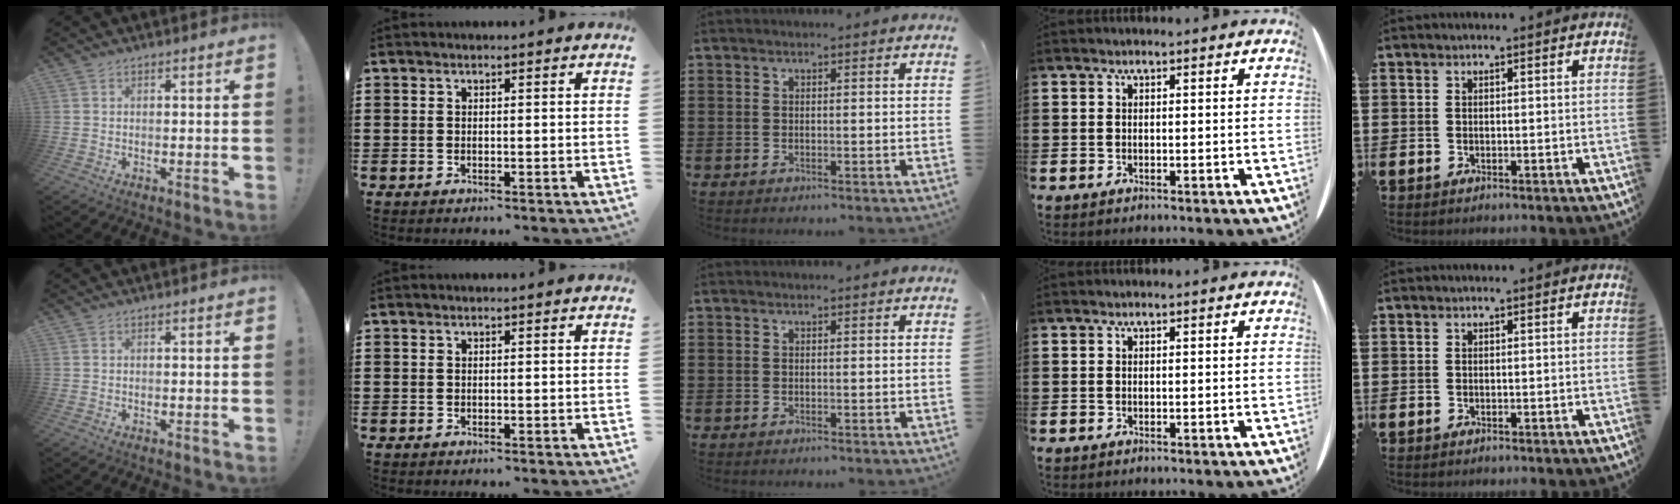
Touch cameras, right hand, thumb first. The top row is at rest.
{}